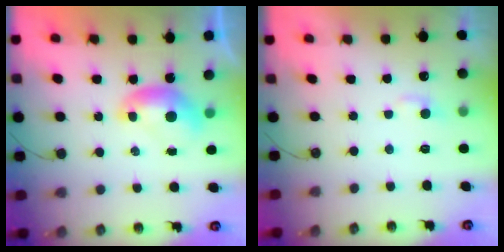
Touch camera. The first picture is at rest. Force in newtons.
{"total": 2.5, "press": 2.5, "slide": 0.6}